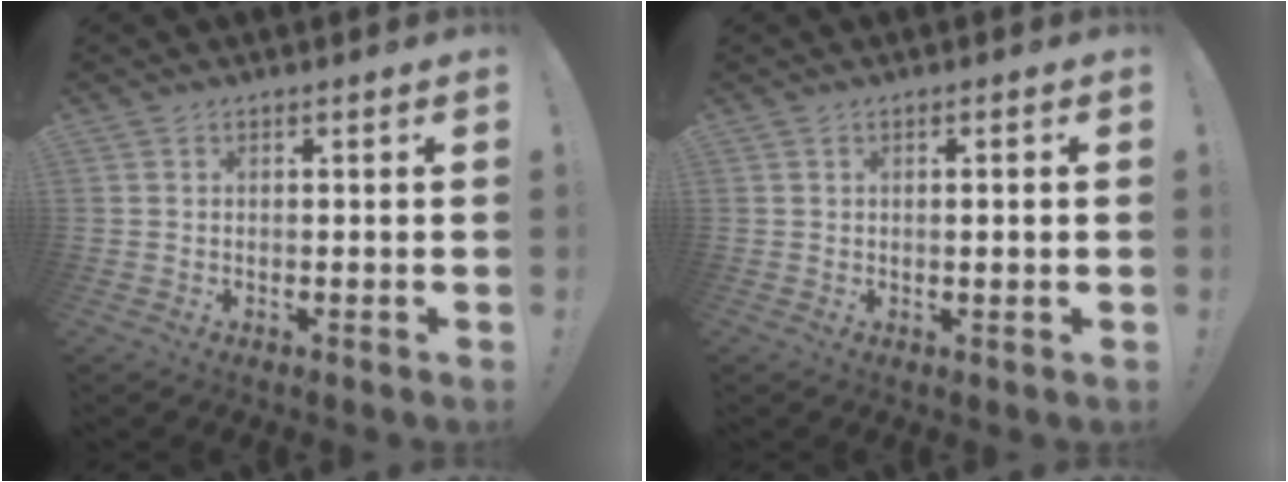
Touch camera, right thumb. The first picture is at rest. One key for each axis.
{"total": 1.5, "fx": 0.2, "fy": -0.1, "fz": 1.5, "tx": -0.025, "ty": 0.000, "tz": 0.001}